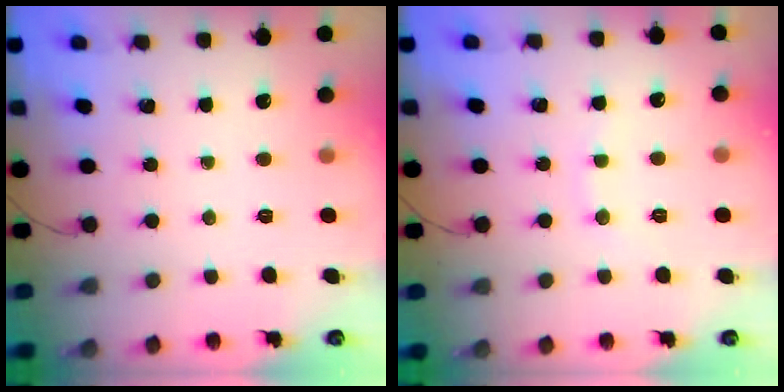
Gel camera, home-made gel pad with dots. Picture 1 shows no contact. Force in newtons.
{"total": 5.4, "press": 5.3, "slide": 1.4}